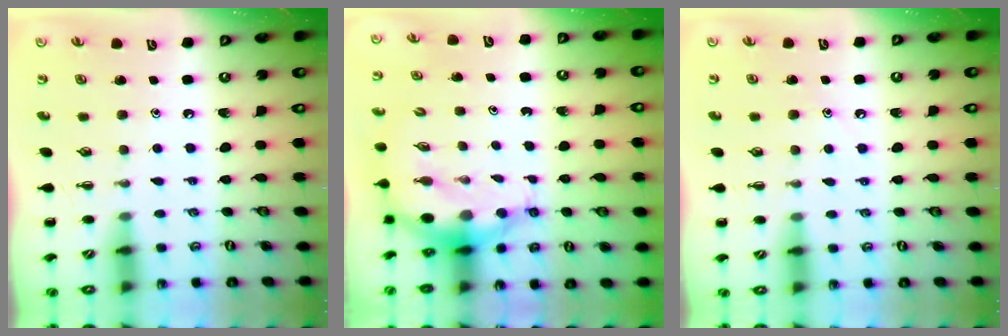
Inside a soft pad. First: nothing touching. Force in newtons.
{"total": 8.0, "press": 7.7, "slide": 2.0}
{"total": 6.1, "press": 5.8, "slide": 1.7}